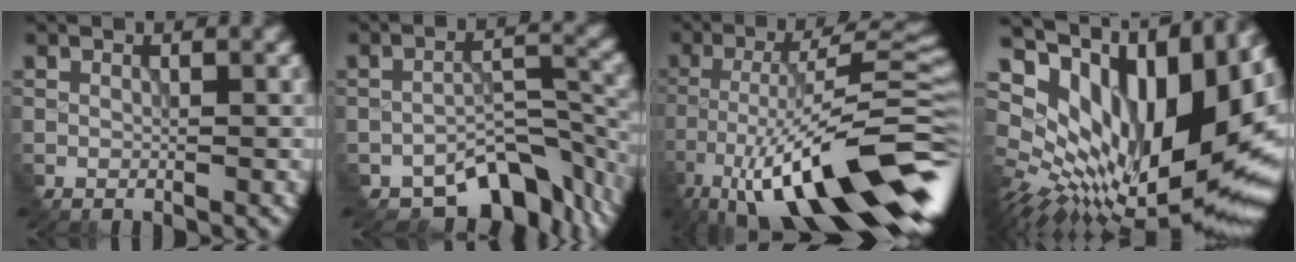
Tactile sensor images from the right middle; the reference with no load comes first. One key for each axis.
{"total": 7.6, "fx": -5.5, "fy": 3.6, "fz": 3.8, "tx": -0.038, "ty": -0.010, "tz": -0.086}
{"total": 16.3, "fx": -8.1, "fy": 4.0, "fz": 13.5, "tx": -0.225, "ty": 0.015, "tz": -0.144}
{"total": 18.3, "fx": 4.1, "fy": 9.5, "fz": 15.1, "tx": -0.267, "ty": -0.001, "tz": 0.083}